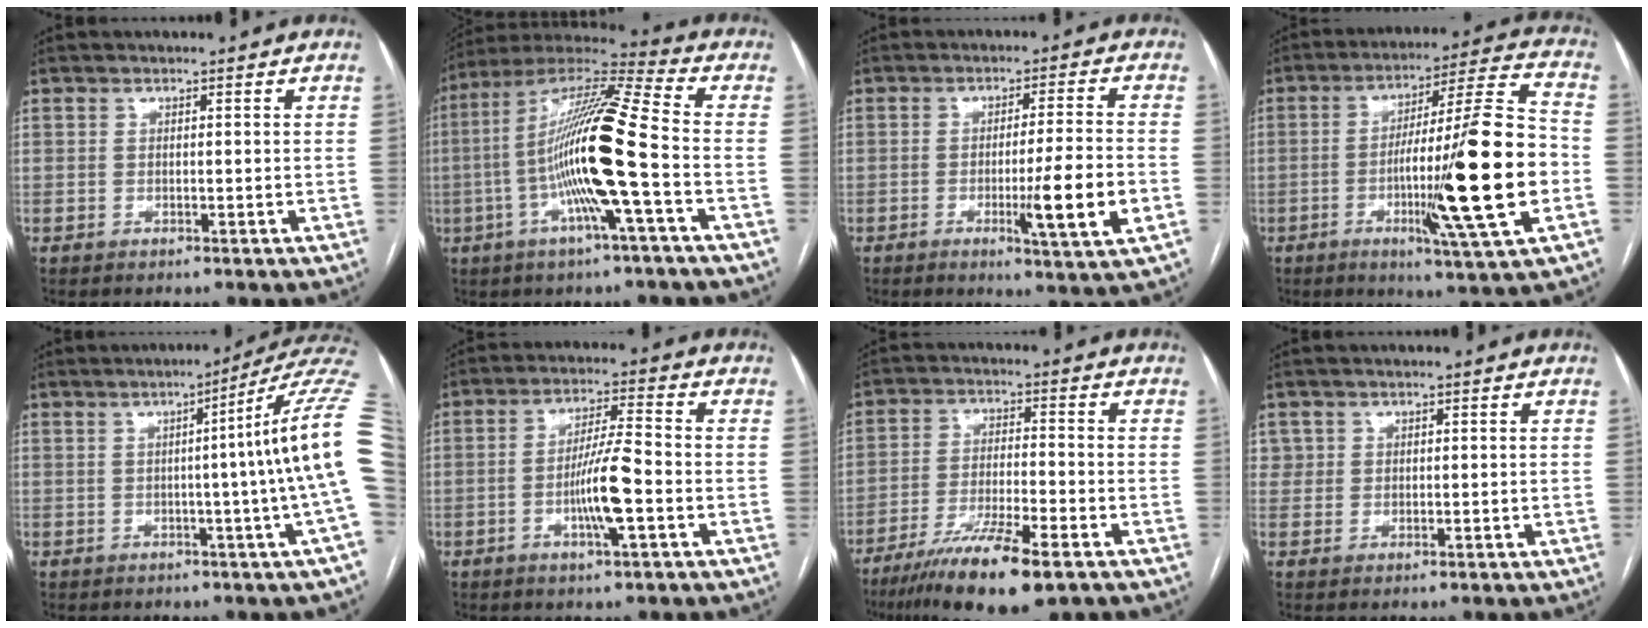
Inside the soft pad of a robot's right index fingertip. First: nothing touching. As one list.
[{"total": 17.8, "force": [-3.3, 0.1, 17.5], "torque": [-0.336, 0.005, -0.074]}, {"total": 9.7, "force": [-2.8, -0.7, 9.3], "torque": [-0.141, -0.020, -0.044]}, {"total": 20.9, "force": [-4.5, -0.4, 20.4], "torque": [-0.316, -0.006, -0.075]}, {"total": 12.9, "force": [1.2, -2.5, 12.5], "torque": [-0.132, 0.016, 0.002]}, {"total": 8.3, "force": [-2.4, 0.4, 8.0], "torque": [-0.149, -0.001, -0.046]}, {"total": 12.5, "force": [-8.1, 1.5, 9.4], "torque": [-0.165, -0.028, -0.137]}, {"total": 1.4, "force": [0.7, 1.2, 0.3], "torque": [-0.005, 0.007, 0.014]}]